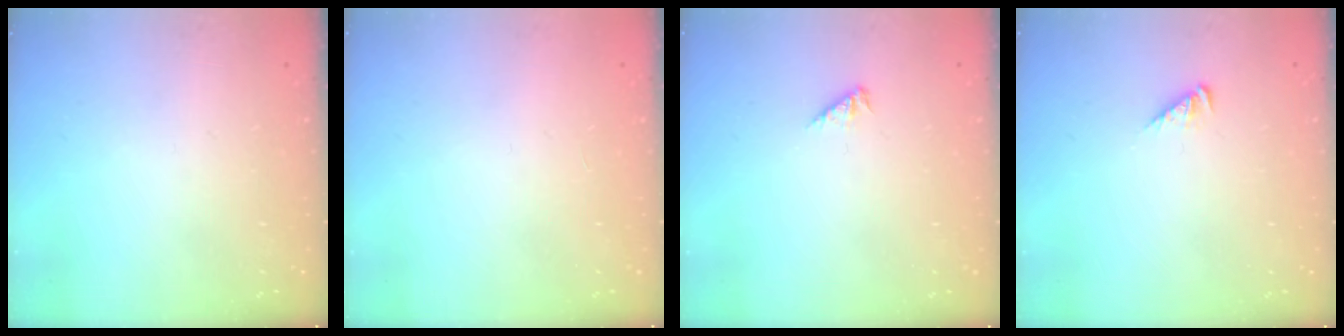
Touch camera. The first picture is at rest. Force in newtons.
{"total": 0.0}
{"total": 1.7, "press": 1.6, "slide": 0.4}
{"total": 3.4, "press": 3.4, "slide": 0.6}